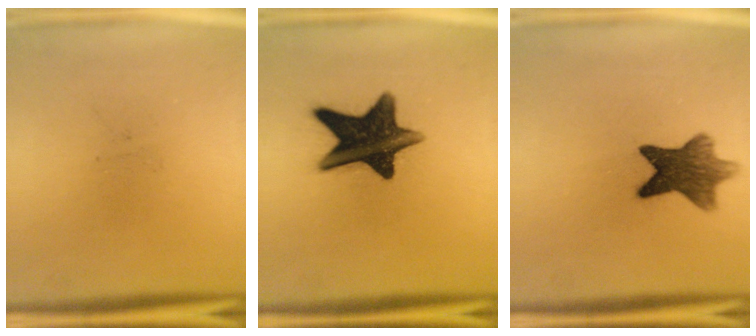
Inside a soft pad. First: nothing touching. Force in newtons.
{"total": 14.4}
{"total": 8.9}